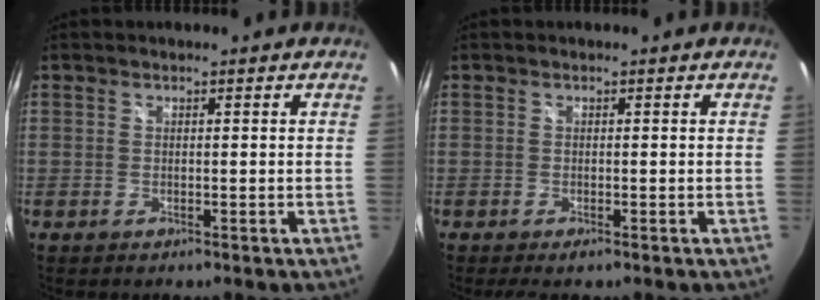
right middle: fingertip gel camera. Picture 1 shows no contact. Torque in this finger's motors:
{"motor_torque": [0.63, -0.57, 0.00, 0.02]}